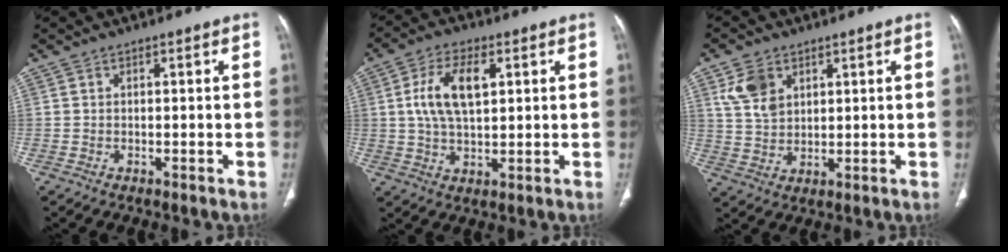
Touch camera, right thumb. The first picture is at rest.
{"total": 10.0, "force": [2.4, 5.1, 8.3], "torque": [-0.155, 0.001, 0.044]}
{"total": 7.1, "force": [3.4, 4.9, 3.9], "torque": [-0.059, -0.012, 0.073]}